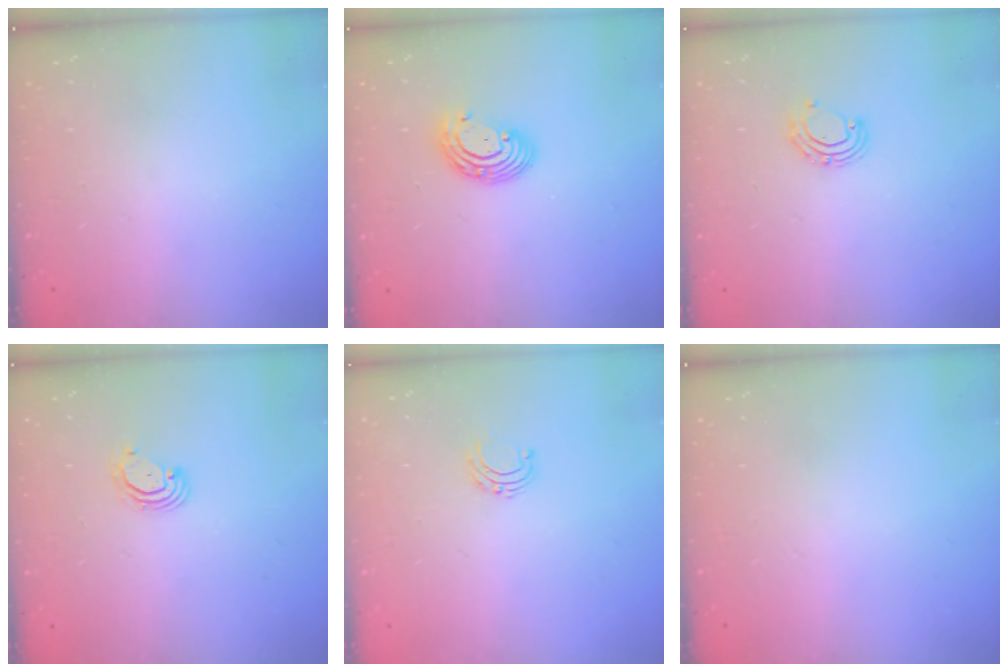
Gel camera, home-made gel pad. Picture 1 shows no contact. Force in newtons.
{"total": 6.2, "press": 6.1, "slide": 0.9}
{"total": 5.3, "press": 5.1, "slide": 1.4}
{"total": 3.0, "press": 3.0, "slide": 0.3}
{"total": 4.9, "press": 4.9, "slide": 0.5}
{"total": 0.0}